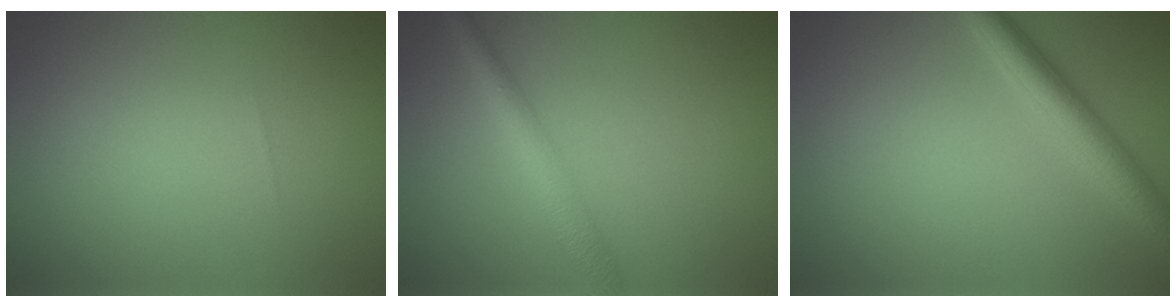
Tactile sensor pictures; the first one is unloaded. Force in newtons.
{"total": 3.2, "press": 3.2, "slide": 0.0}
{"total": 3.8, "press": 3.8, "slide": 0.1}